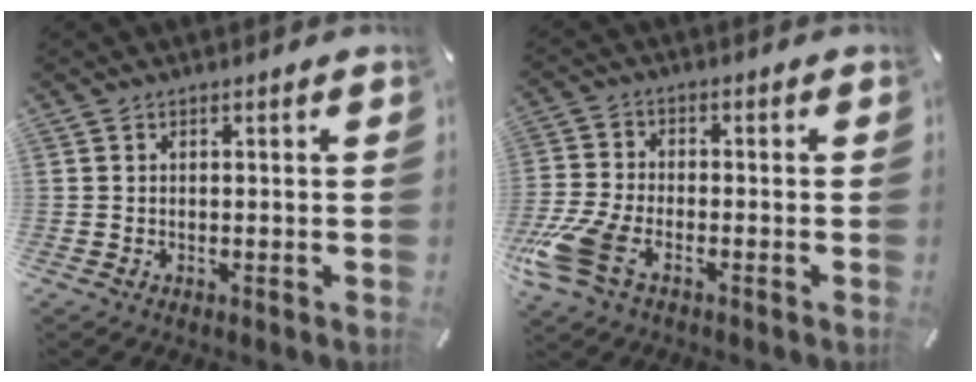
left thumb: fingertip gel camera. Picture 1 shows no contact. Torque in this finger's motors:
{"motor_torque": [0.05, 0.90, 1.02, 0.45, 0.44]}